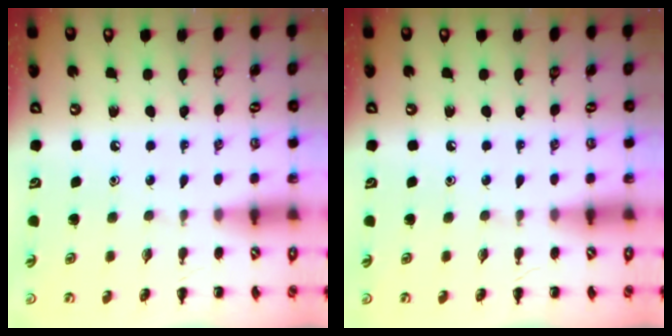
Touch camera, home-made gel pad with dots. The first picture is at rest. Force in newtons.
{"total": 0.0}